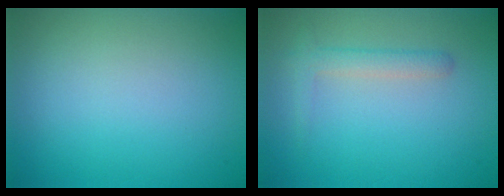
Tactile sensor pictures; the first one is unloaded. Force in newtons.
{"total": 1.8, "press": 1.8, "slide": 0.1}